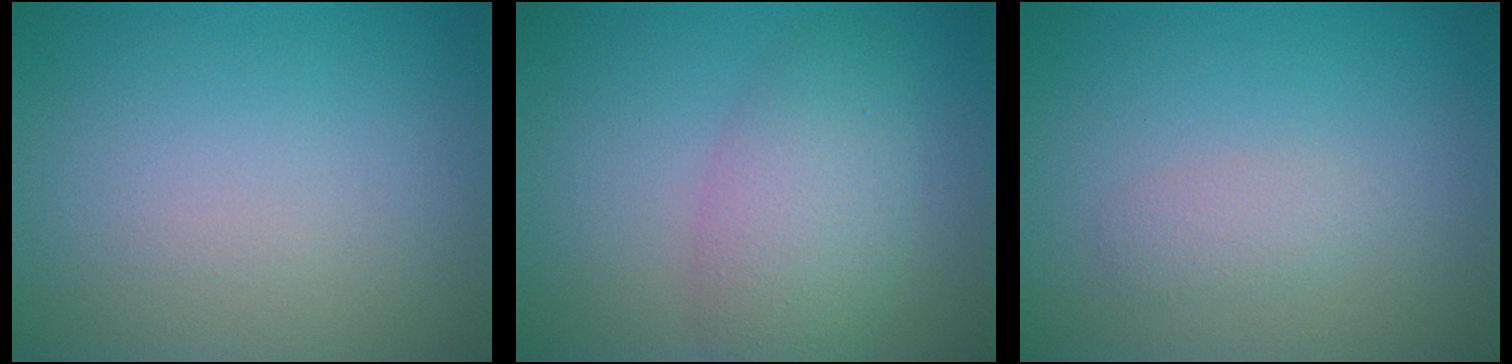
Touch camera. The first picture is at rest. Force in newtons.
{"total": 4.7, "press": 4.7, "slide": 0.1}
{"total": 1.4, "press": 1.4, "slide": 0.1}